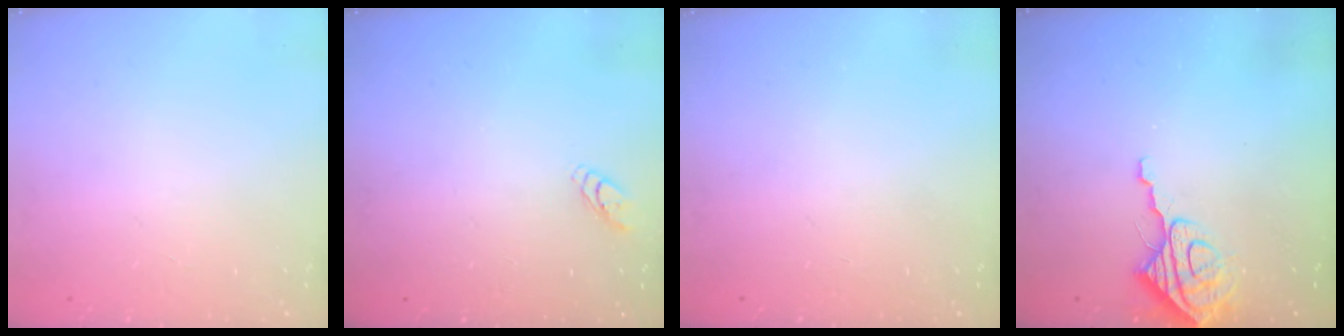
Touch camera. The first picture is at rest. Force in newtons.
{"total": 3.1, "press": 3.1, "slide": 0.3}
{"total": 0.0}
{"total": 8.9, "press": 8.9, "slide": 0.2}